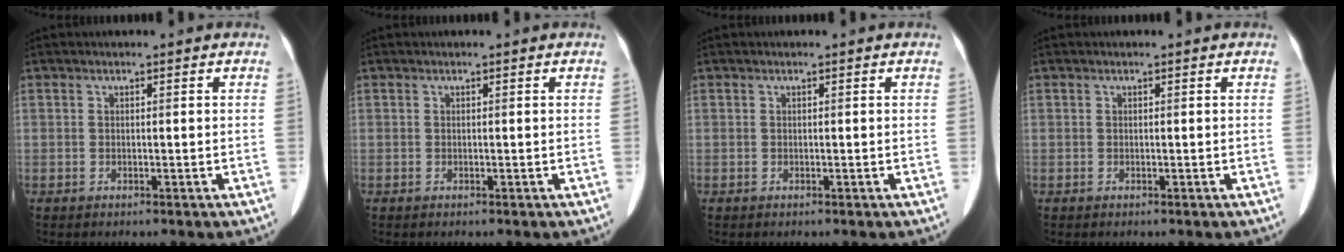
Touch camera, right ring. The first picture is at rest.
{"total": 0.0}
{"total": 0.0}
{"total": 0.0}